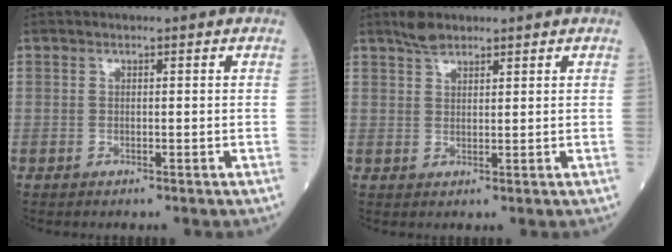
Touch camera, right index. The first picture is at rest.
{"total": 2.7, "force": [2.3, 1.0, 1.0], "torque": [-0.023, 0.007, 0.042]}